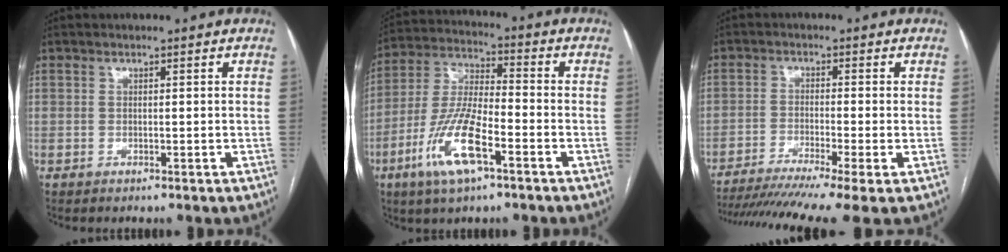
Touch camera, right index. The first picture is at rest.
{"total": 12.5, "force": [-5.8, 2.7, 10.8], "torque": [-0.226, -0.008, -0.110]}
{"total": 13.0, "force": [-9.8, -0.9, 8.5], "torque": [-0.137, -0.030, -0.158]}